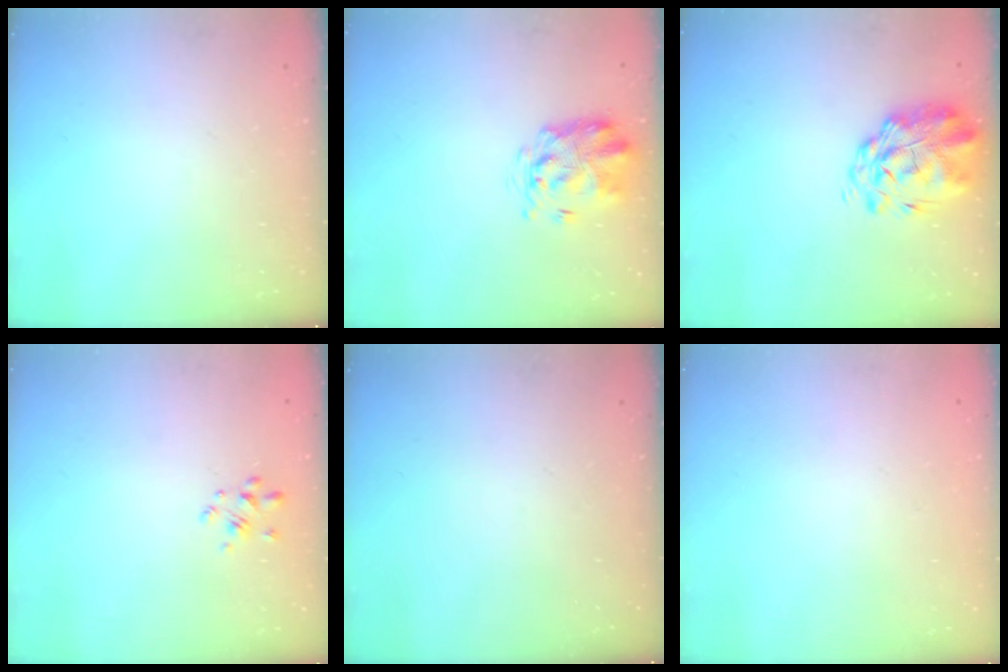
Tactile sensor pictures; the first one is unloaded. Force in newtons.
{"total": 3.1, "press": 3.0, "slide": 0.8}
{"total": 3.1, "press": 2.6, "slide": 1.7}
{"total": 2.3, "press": 2.1, "slide": 0.8}
{"total": 0.0}
{"total": 1.6, "press": 1.6, "slide": 0.2}